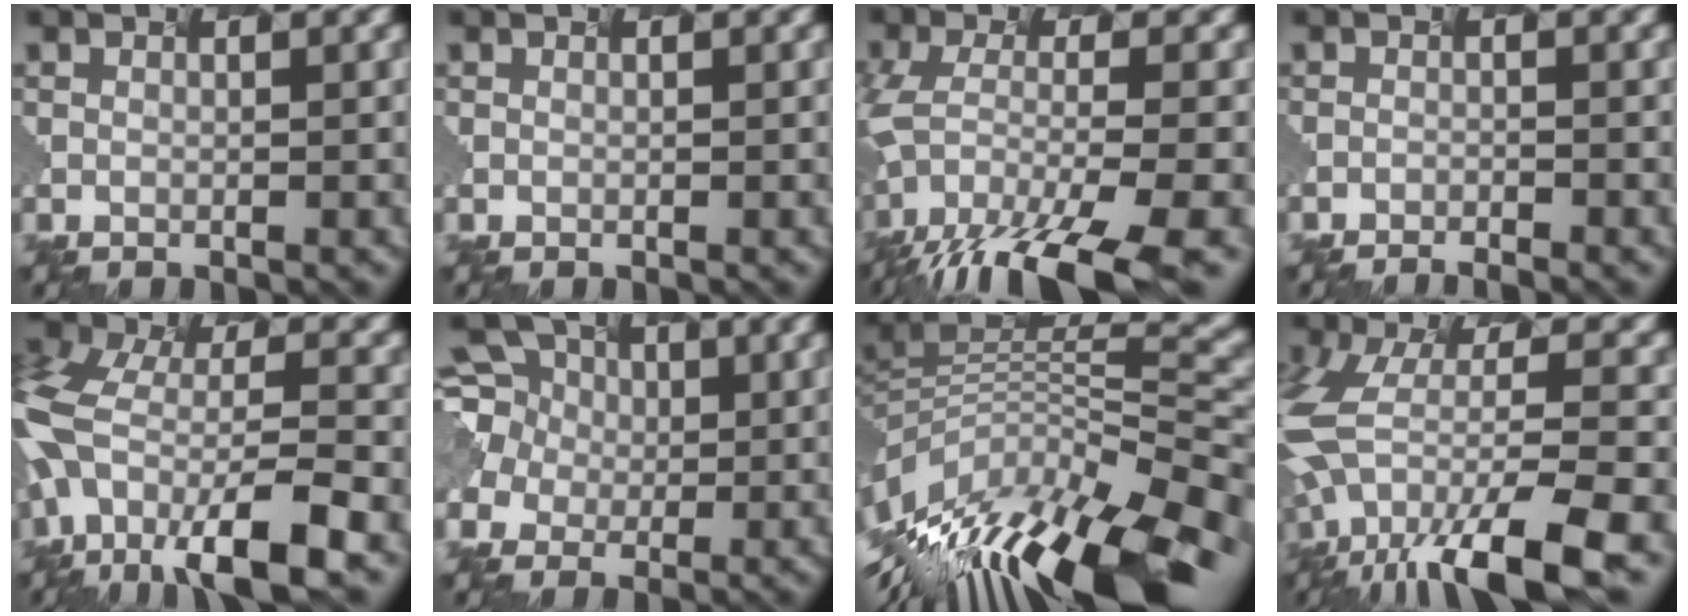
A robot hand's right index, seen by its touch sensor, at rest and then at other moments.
{"total": 0.0}
{"total": 10.8, "force": [-7.6, 2.5, 7.4], "torque": [-0.195, -0.032, -0.102]}
{"total": 2.8, "force": [-2.7, -0.5, 0.3], "torque": [-0.012, 0.007, -0.023]}
{"total": 11.6, "force": [-6.2, 5.0, 8.4], "torque": [-0.221, -0.022, -0.089]}
{"total": 5.3, "force": [1.0, 5.0, 1.5], "torque": [-0.082, 0.015, 0.004]}
{"total": 13.5, "force": [-9.6, 4.4, 8.4], "torque": [-0.209, 0.000, -0.145]}
{"total": 12.2, "force": [-6.8, 3.8, 9.4], "torque": [-0.256, -0.025, -0.087]}